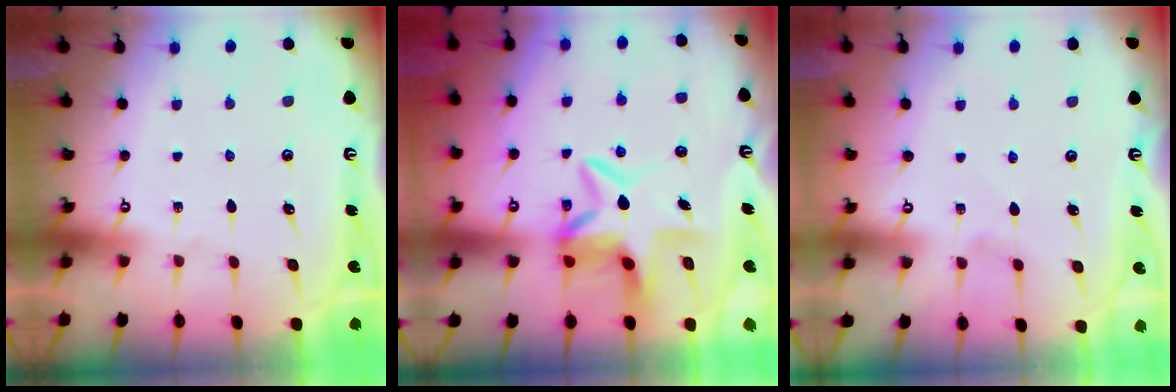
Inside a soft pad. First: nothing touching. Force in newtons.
{"total": 10.0, "press": 10.0, "slide": 0.9}
{"total": 0.0}